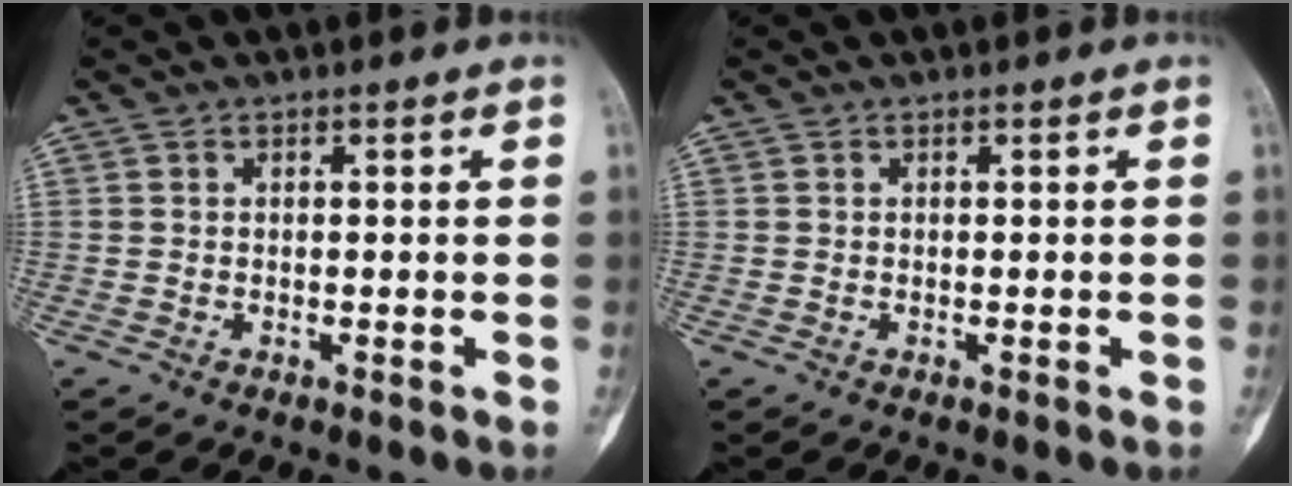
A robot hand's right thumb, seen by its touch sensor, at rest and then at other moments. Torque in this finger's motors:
{"motor_torque": [0.00, 0.00, 0.04, -0.02, 0.00]}